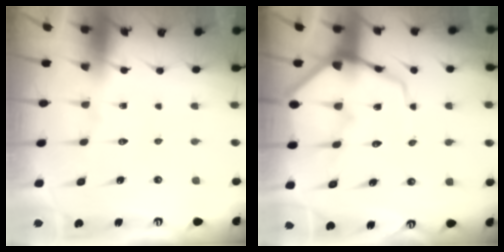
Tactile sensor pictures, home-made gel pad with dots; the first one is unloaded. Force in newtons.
{"total": 8.9, "press": 8.9, "slide": 1.0}